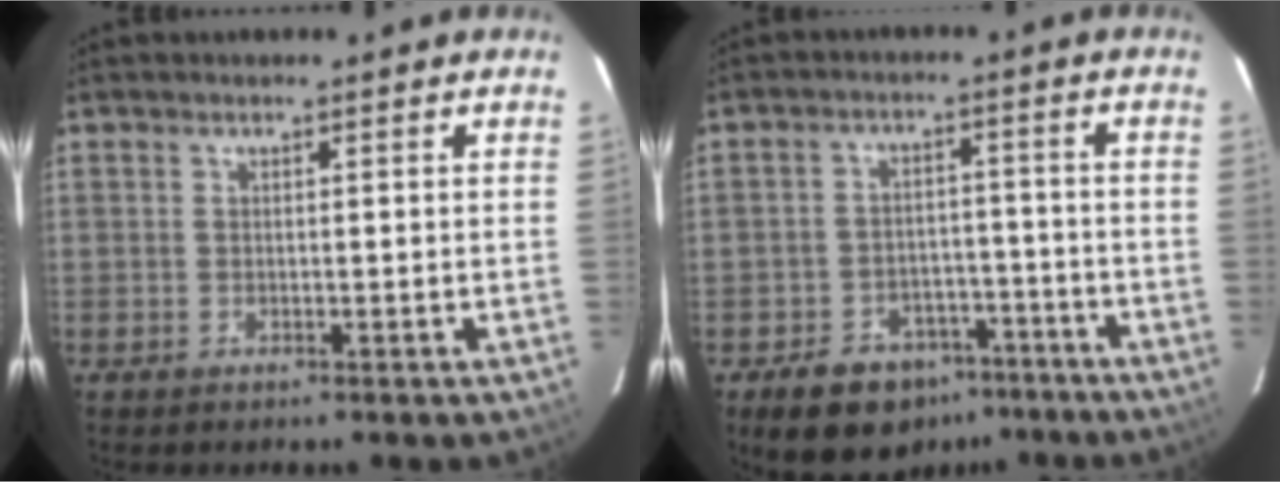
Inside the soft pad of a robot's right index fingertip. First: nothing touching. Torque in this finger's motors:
{"motor_torque": [0.00, -0.45, -0.50, -0.21]}